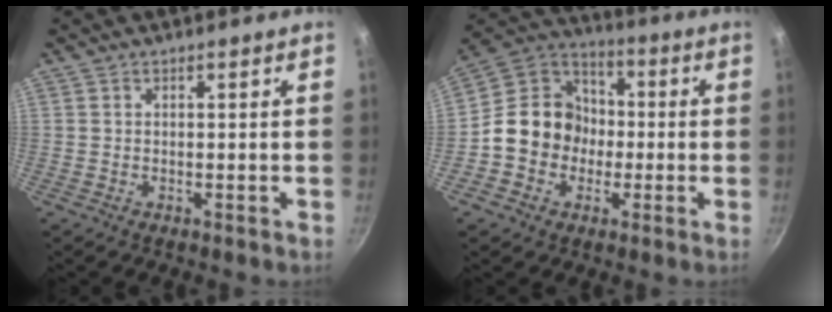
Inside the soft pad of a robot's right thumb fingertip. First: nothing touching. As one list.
[{"total": 12.3, "force": [-1.5, 10.8, 5.8], "torque": [-0.062, 0.030, -0.045]}]